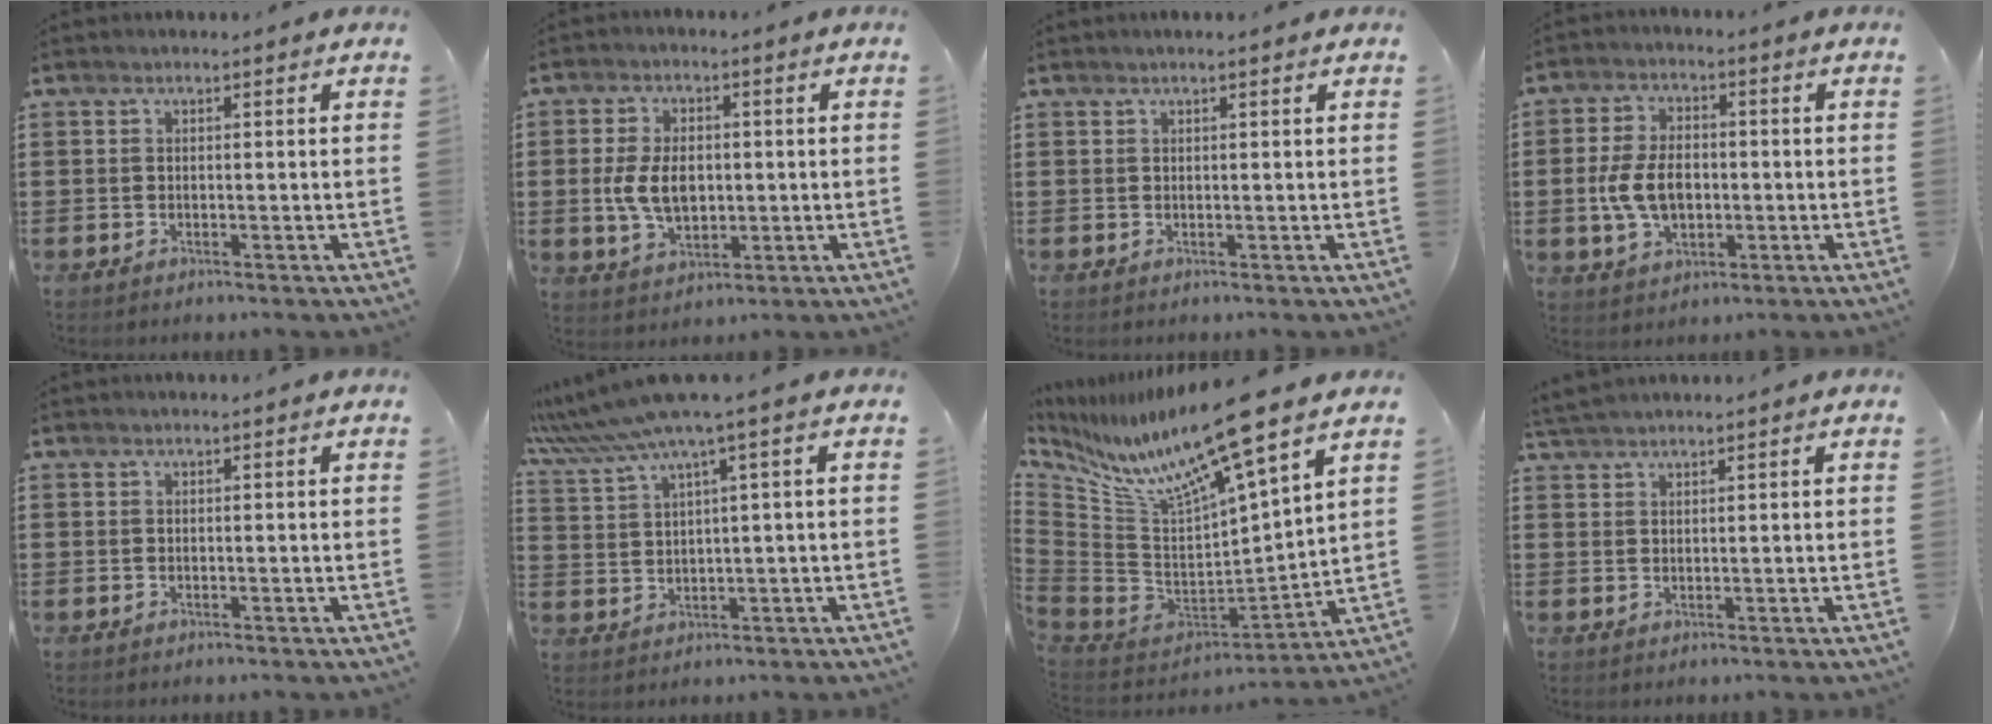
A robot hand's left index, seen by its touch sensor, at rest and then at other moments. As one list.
[{"total": 7.2, "force": [0.1, 4.4, 5.7], "torque": [-0.123, 0.003, -0.006]}, {"total": 0.6, "force": [0.4, 0.0, 0.5], "torque": [-0.009, 0.000, 0.008]}, {"total": 7.5, "force": [-0.8, 4.7, 5.9], "torque": [-0.135, 0.004, -0.019]}, {"total": 0.0}, {"total": 5.8, "force": [3.5, 0.0, 4.7], "torque": [-0.118, -0.028, 0.054]}, {"total": 12.8, "force": [8.9, 1.0, 9.1], "torque": [-0.205, -0.067, 0.135]}, {"total": 1.8, "force": [1.7, 0.0, 0.5], "torque": [-0.013, 0.001, 0.033]}]